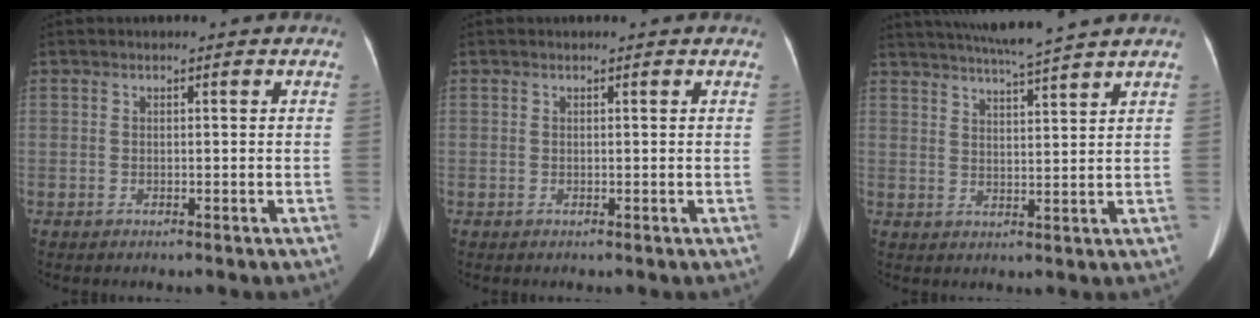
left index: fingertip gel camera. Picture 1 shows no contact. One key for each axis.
{"total": 1.0, "fx": 1.0, "fy": 0.2, "fz": 0.2, "tx": -0.013, "ty": 0.013, "tz": 0.009}
{"total": 10.1, "fx": 9.0, "fy": -1.5, "fz": 4.2, "tx": -0.074, "ty": 0.007, "tz": 0.135}